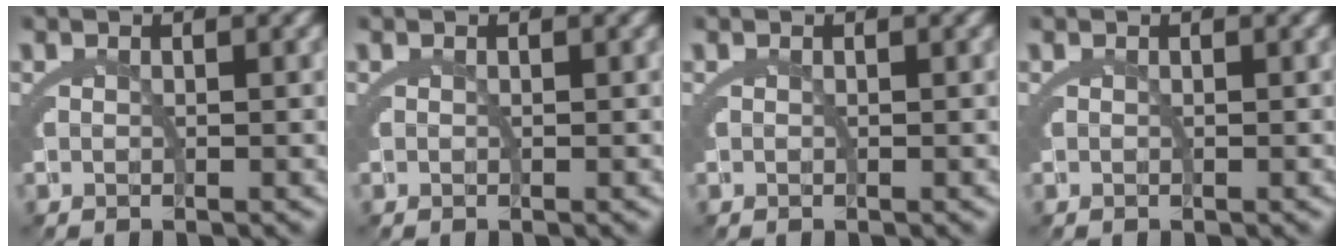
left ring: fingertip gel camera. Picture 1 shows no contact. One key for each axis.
{"total": 0.0}
{"total": 0.0}
{"total": 0.0}